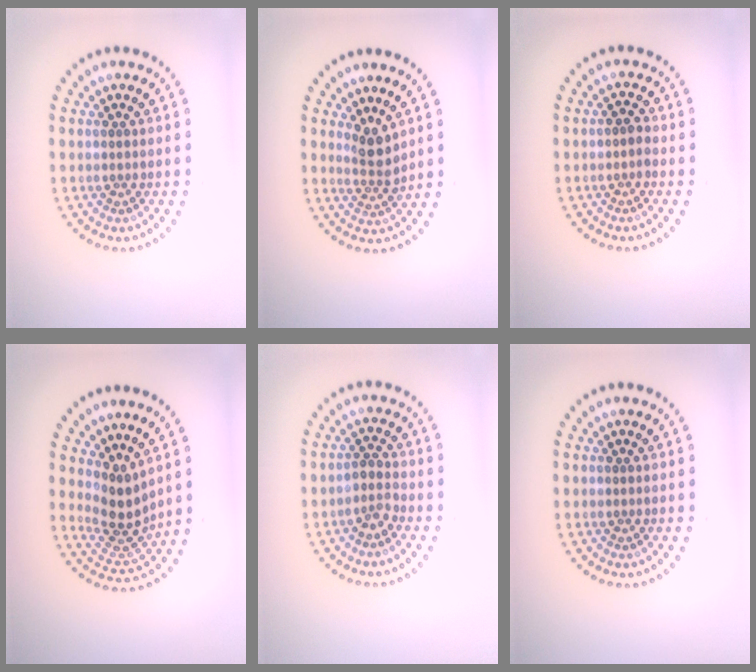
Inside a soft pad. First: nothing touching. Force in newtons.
{"total": 2.4, "press": 1.7, "slide": 1.6}
{"total": 1.1, "press": 1.0, "slide": 0.5}
{"total": 3.5, "press": 2.7, "slide": 2.2}
{"total": 1.9, "press": 1.4, "slide": 1.2}
{"total": 0.0}